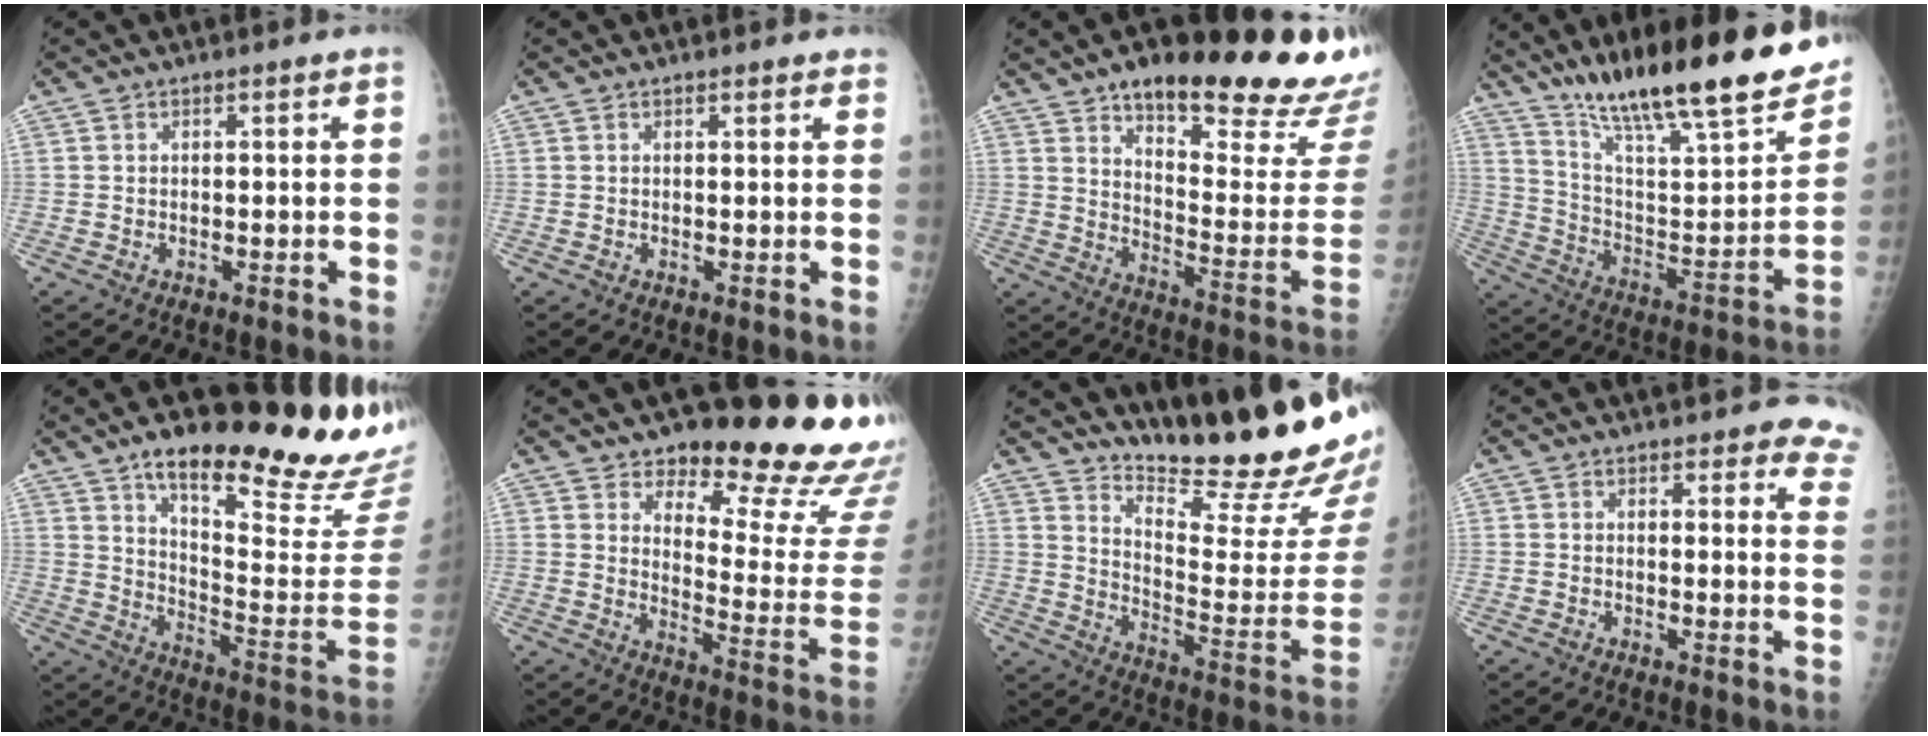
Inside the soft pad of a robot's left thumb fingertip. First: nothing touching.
{"total": 2.0, "force": [1.8, 0.5, 0.9], "torque": [-0.004, 0.000, 0.018]}
{"total": 26.1, "force": [19.0, 6.6, 16.6], "torque": [-0.184, -0.101, 0.265]}
{"total": 29.3, "force": [20.2, 6.2, 20.3], "torque": [-0.293, -0.062, 0.324]}
{"total": 28.3, "force": [20.6, 6.1, 18.5], "torque": [-0.228, -0.117, 0.287]}
{"total": 19.1, "force": [16.1, 4.4, 9.2], "torque": [-0.069, -0.157, 0.207]}
{"total": 22.6, "force": [20.0, 1.8, 10.5], "torque": [-0.128, -0.183, 0.288]}
{"total": 9.0, "force": [7.7, 3.2, 3.3], "torque": [0.010, -0.032, 0.057]}